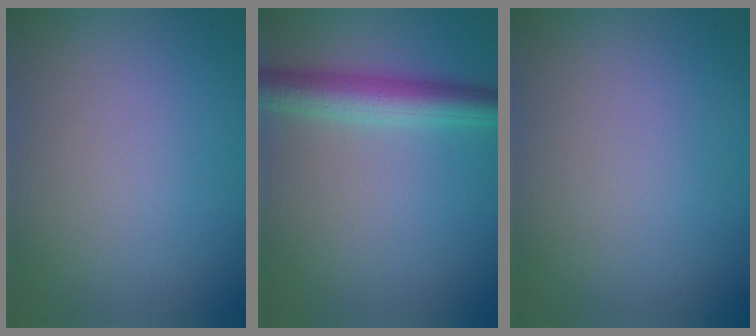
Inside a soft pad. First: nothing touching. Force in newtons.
{"total": 4.6, "press": 4.6, "slide": 0.0}
{"total": 0.0}